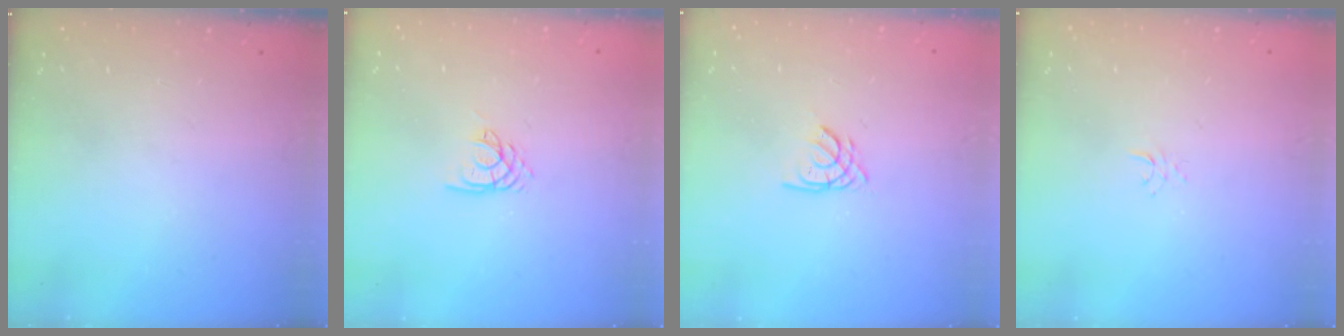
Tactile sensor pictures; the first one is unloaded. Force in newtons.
{"total": 2.1, "press": 2.1, "slide": 0.1}
{"total": 1.8, "press": 1.8, "slide": 0.3}
{"total": 2.9, "press": 2.9, "slide": 0.3}